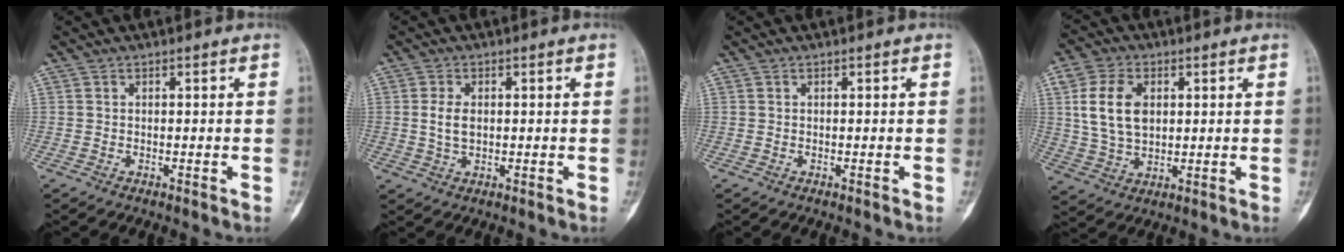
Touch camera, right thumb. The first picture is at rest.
{"total": 3.8, "force": [0.3, 2.4, 2.9], "torque": [-0.060, 0.002, 0.008]}
{"total": 0.0}
{"total": 10.6, "force": [2.3, 7.0, 7.6], "torque": [-0.140, 0.000, 0.050]}